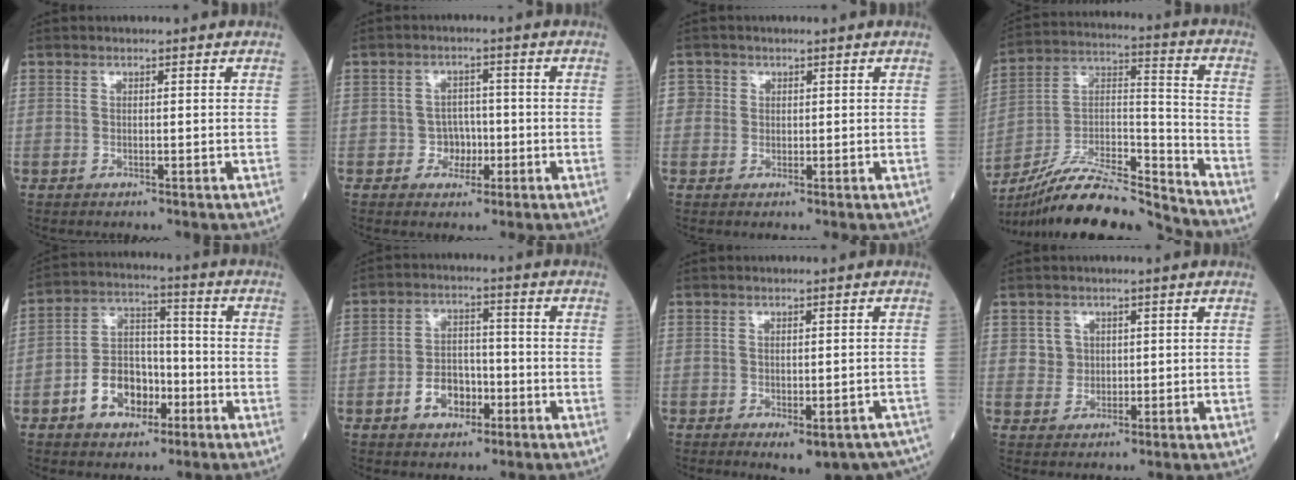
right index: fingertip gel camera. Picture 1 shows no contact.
{"total": 3.3, "force": [-1.0, 2.9, 1.2], "torque": [-0.007, 0.010, -0.013]}
{"total": 1.9, "force": [0.3, 1.9, 0.0], "torque": [0.013, 0.005, 0.001]}
{"total": 19.5, "force": [-17.9, 1.4, 7.8], "torque": [-0.156, 0.019, -0.316]}
{"total": 9.2, "force": [-4.1, 6.0, 5.6], "torque": [-0.115, 0.026, -0.069]}
{"total": 6.1, "force": [-2.7, 3.9, 3.8], "torque": [-0.072, 0.013, -0.045]}
{"total": 10.7, "force": [-8.5, 3.6, 5.4], "torque": [-0.035, 0.008, -0.095]}
{"total": 2.4, "force": [0.7, 2.3, 0.1], "torque": [0.006, 0.001, 0.012]}